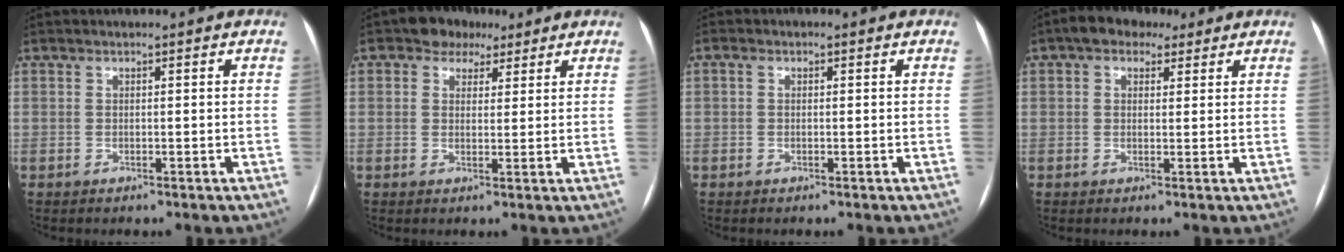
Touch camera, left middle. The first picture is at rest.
{"total": 4.7, "force": [2.9, 3.4, 1.5], "torque": [-0.026, 0.020, 0.044]}
{"total": 0.7, "force": [0.0, 0.5, 0.4], "torque": [-0.011, 0.002, -0.004]}
{"total": 5.2, "force": [3.1, 3.3, 2.5], "torque": [-0.042, 0.027, 0.049]}